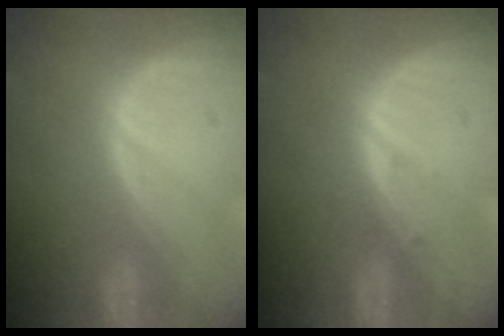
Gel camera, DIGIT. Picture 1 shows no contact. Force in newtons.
{"total": 0.7, "press": 0.4, "slide": 0.5}